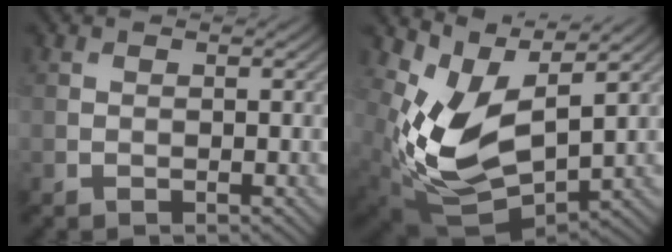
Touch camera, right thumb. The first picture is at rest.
{"total": 9.3, "force": [3.0, 5.2, 7.0], "torque": [-0.159, -0.017, 0.071]}